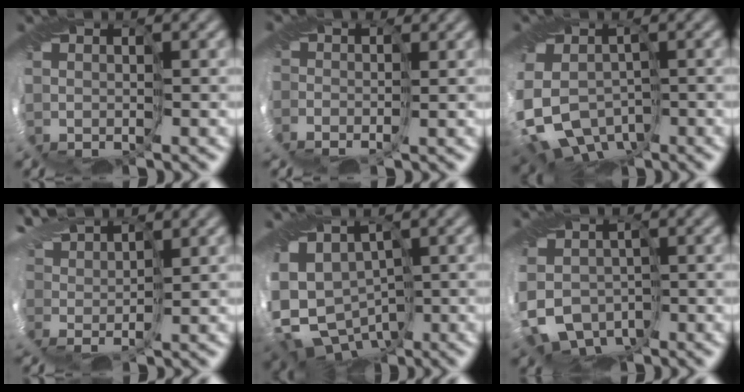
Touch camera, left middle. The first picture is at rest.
{"total": 2.3, "force": [-0.4, 2.1, 0.9], "torque": [-0.017, 0.005, -0.007]}
{"total": 10.6, "force": [-4.5, 8.6, 4.1], "torque": [-0.089, -0.041, -0.078]}
{"total": 2.7, "force": [2.6, 0.5, 0.5], "torque": [-0.017, 0.020, 0.046]}
{"total": 7.6, "force": [-4.1, 5.3, 3.4], "torque": [-0.059, -0.015, -0.066]}
{"total": 5.5, "force": [-2.5, 4.3, 2.2], "torque": [-0.026, -0.007, -0.057]}